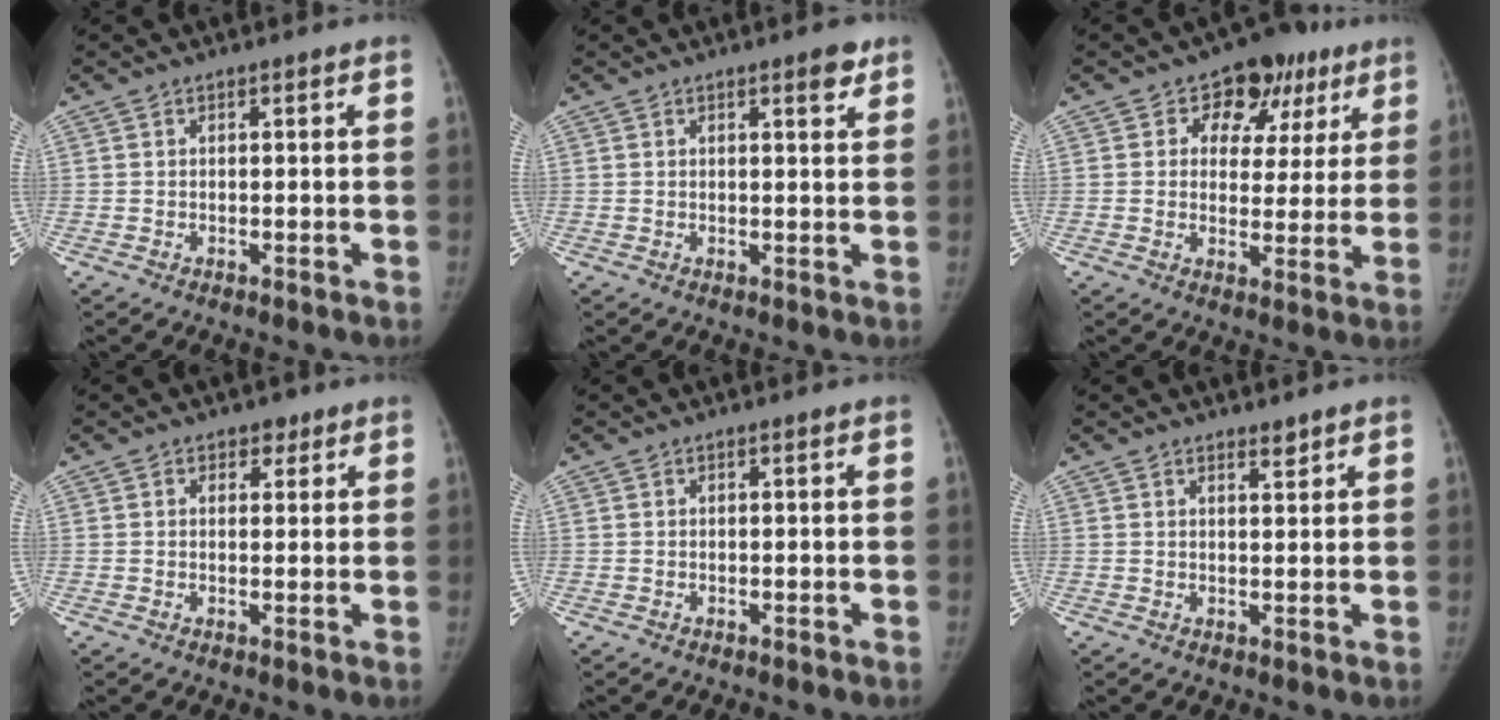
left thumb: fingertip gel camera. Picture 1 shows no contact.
{"total": 2.8, "force": [1.8, 0.9, 2.0], "torque": [-0.018, -0.009, 0.022]}
{"total": 11.3, "force": [5.6, 8.5, 4.9], "torque": [0.000, -0.007, 0.073]}
{"total": 2.4, "force": [1.4, 1.8, 0.9], "torque": [0.008, -0.005, 0.016]}
{"total": 0.0}
{"total": 1.5, "force": [1.3, 0.4, 0.6], "torque": [-0.002, -0.012, 0.022]}